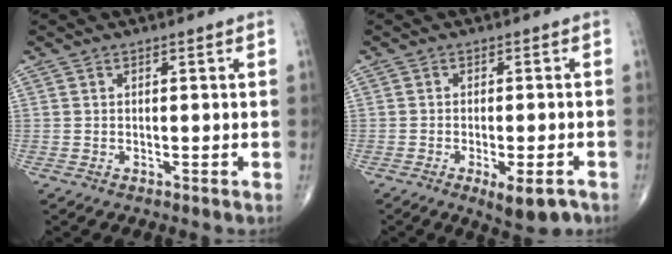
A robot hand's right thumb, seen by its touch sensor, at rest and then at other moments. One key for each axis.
{"total": 6.7, "fx": -3.6, "fy": 2.2, "fz": 5.2, "tx": -0.069, "ty": 0.006, "tz": -0.046}